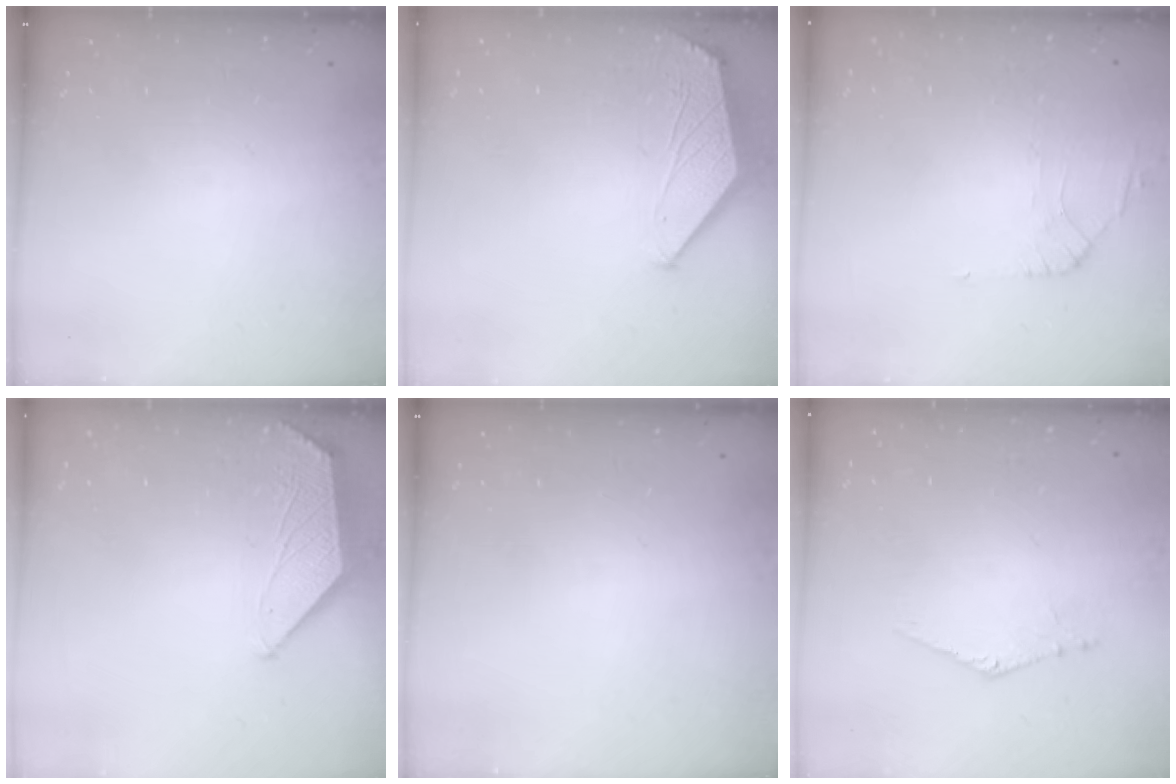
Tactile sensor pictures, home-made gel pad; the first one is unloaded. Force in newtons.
{"total": 1.6, "press": 1.6, "slide": 0.4}
{"total": 1.3, "press": 1.2, "slide": 0.4}
{"total": 0.5, "press": 0.5, "slide": 0.2}
{"total": 0.0}
{"total": 0.8, "press": 0.7, "slide": 0.1}